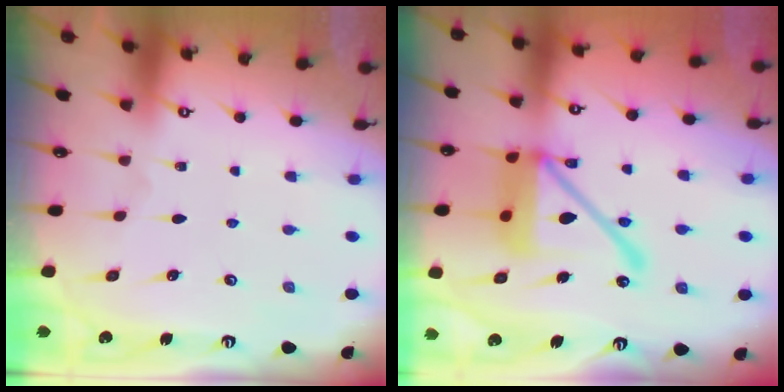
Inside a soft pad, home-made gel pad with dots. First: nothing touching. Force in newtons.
{"total": 18.5, "press": 18.3, "slide": 2.7}